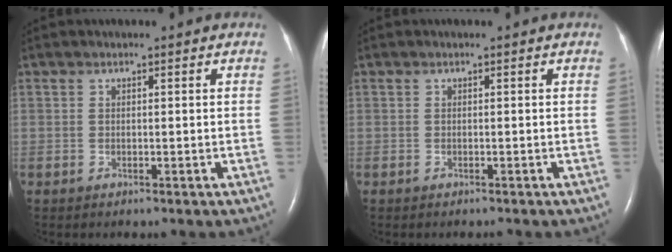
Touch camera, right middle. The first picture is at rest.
{"total": 0.0}